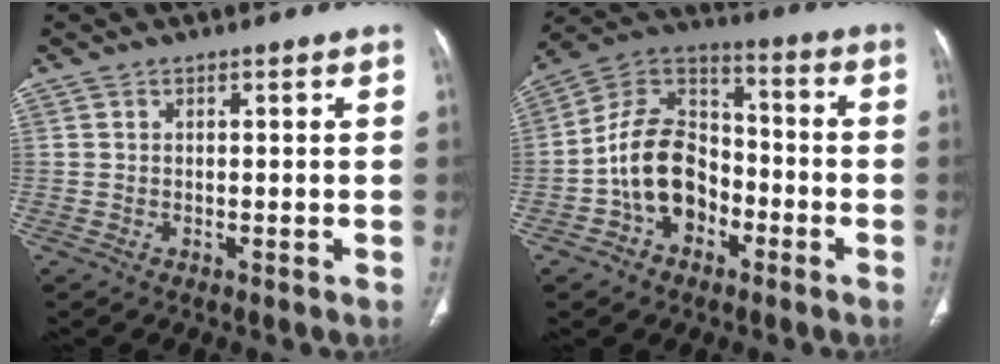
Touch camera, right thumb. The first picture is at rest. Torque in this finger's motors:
{"motor_torque": [1.11, 0.78, 1.52, -0.44, 0.24]}